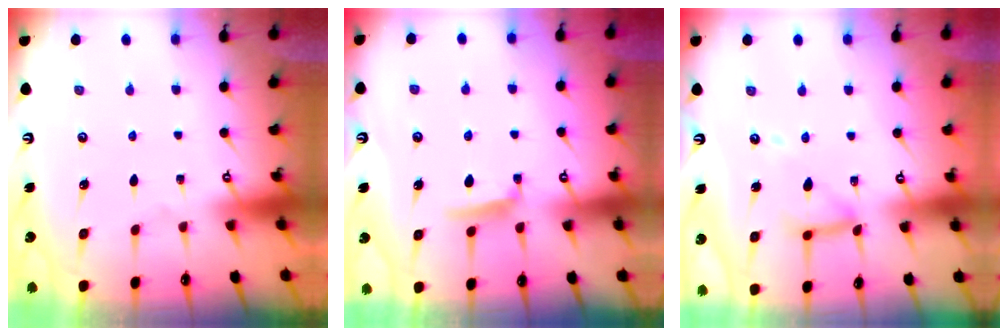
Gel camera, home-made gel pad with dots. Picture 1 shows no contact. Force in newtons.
{"total": 6.0, "press": 5.9, "slide": 0.8}
{"total": 10.9, "press": 10.9, "slide": 0.9}